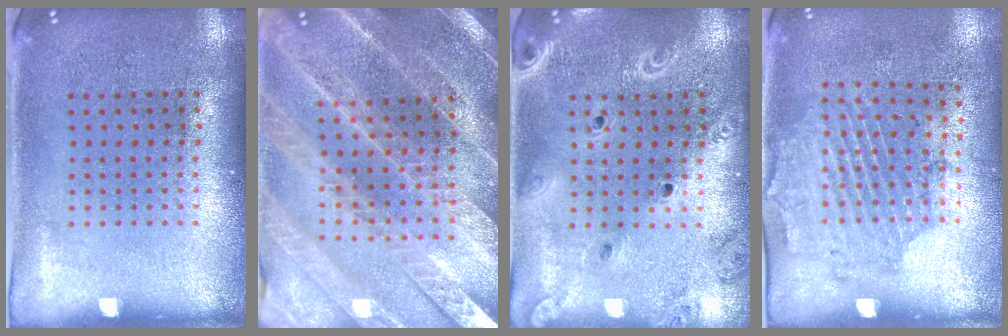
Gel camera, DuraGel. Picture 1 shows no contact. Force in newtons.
{"total": 2.8, "press": 2.8, "slide": 0.5}
{"total": 2.1, "press": 1.9, "slide": 0.9}
{"total": 1.7, "press": 1.2, "slide": 1.2}